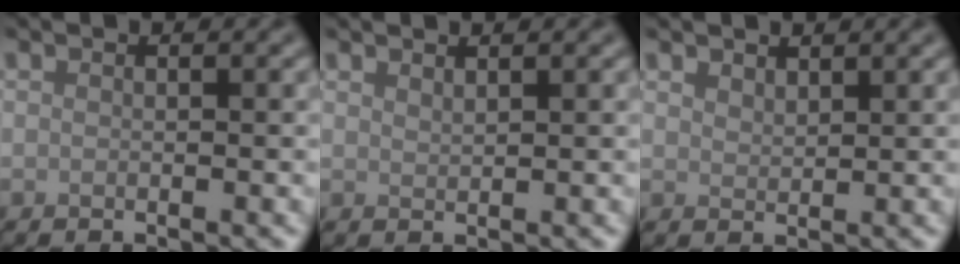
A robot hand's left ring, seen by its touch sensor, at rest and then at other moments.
{"total": 0.9, "force": [0.9, 0.0, 0.1], "torque": [0.002, 0.000, 0.016]}
{"total": 1.4, "force": [1.3, 0.5, 0.3], "torque": [-0.008, 0.001, 0.026]}